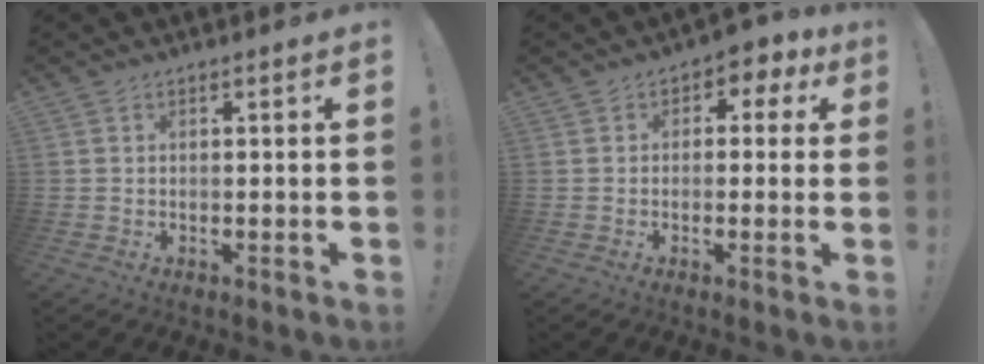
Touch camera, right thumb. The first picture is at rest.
{"total": 3.3, "force": [0.2, 2.6, 2.1], "torque": [-0.018, 0.000, -0.001]}